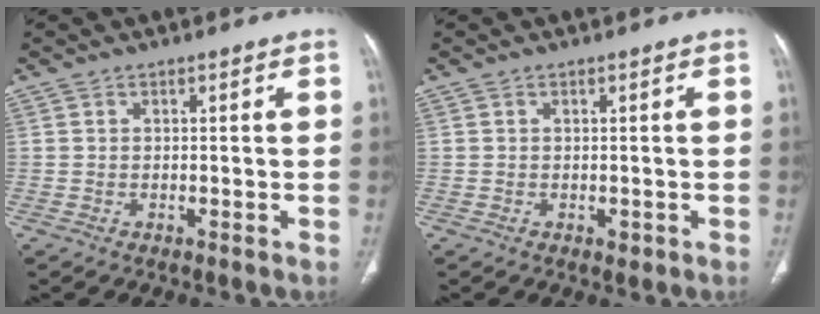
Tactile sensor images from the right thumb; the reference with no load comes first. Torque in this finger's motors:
{"motor_torque": [0.38, 0.48, -0.24, -0.08, 0.08]}